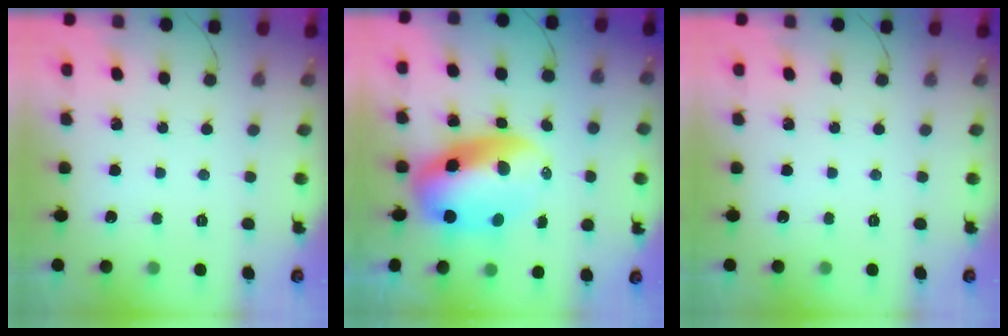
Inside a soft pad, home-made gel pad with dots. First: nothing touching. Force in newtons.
{"total": 12.1, "press": 11.7, "slide": 3.0}
{"total": 0.0}